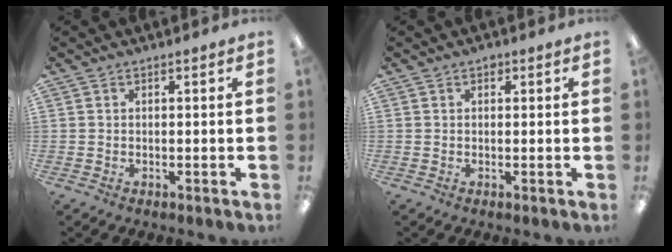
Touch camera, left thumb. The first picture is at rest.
{"total": 1.0, "force": [0.6, 0.8, 0.4], "torque": [0.000, 0.000, 0.008]}